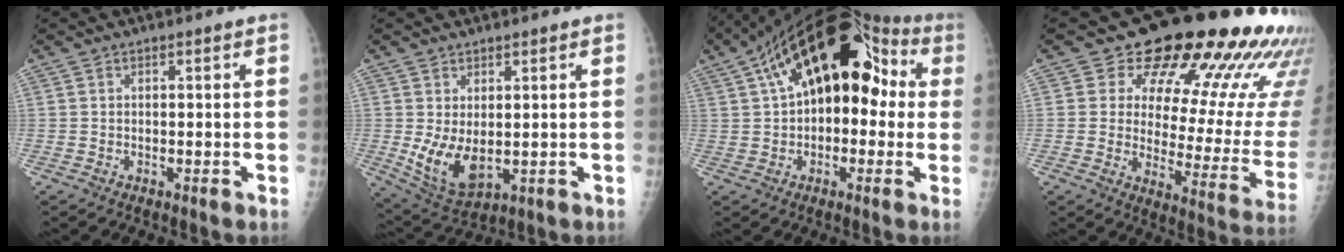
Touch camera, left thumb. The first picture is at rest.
{"total": 8.1, "force": [0.0, 4.9, 6.5], "torque": [-0.108, -0.019, 0.021]}
{"total": 21.8, "force": [4.4, 12.0, 17.6], "torque": [-0.243, 0.057, 0.058]}
{"total": 24.2, "force": [17.0, 10.5, 13.6], "torque": [-0.133, -0.094, 0.206]}